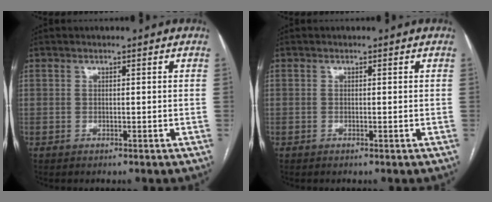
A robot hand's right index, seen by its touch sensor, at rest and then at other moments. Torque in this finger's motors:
{"motor_torque": [-0.24, 0.17, 0.03, 0.00]}